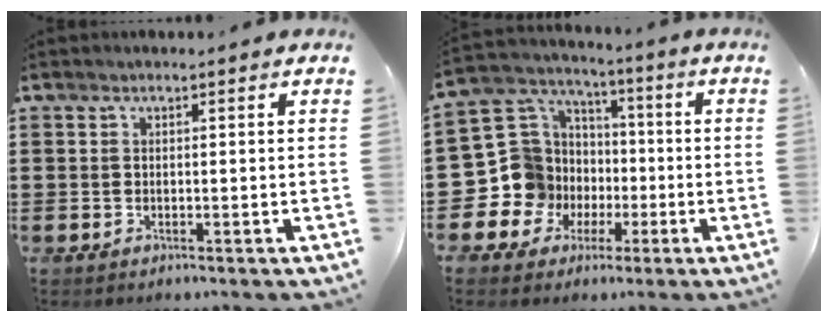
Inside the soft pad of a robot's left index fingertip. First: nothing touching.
{"total": 11.4, "force": [-2.0, 10.9, 2.7], "torque": [-0.135, -0.012, -0.027]}